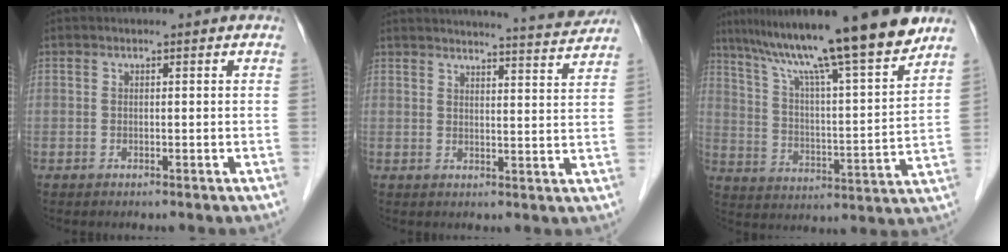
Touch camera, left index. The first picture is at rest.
{"total": 12.6, "force": [12.0, -0.7, 3.7], "torque": [-0.057, -0.028, 0.142]}
{"total": 20.9, "force": [16.4, 0.0, 12.9], "torque": [-0.209, 0.011, 0.259]}